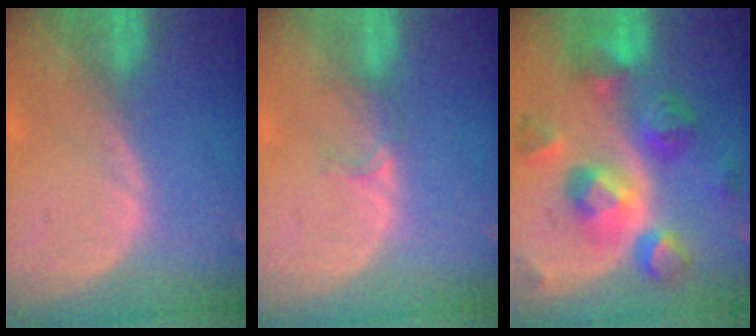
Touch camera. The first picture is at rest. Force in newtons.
{"total": 1.5, "press": 1.5, "slide": 0.2}
{"total": 11.2, "press": 11.2, "slide": 1.1}